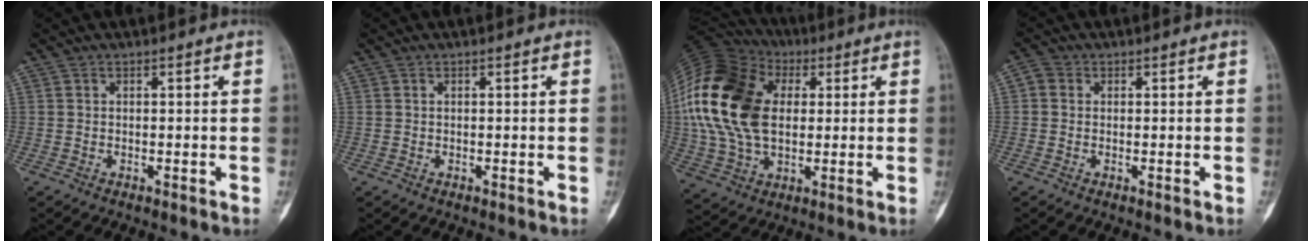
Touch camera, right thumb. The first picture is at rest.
{"total": 0.0}
{"total": 24.3, "force": [3.3, 16.1, 17.9], "torque": [-0.371, 0.009, 0.060]}
{"total": 2.1, "force": [0.3, 1.8, 0.9], "torque": [-0.011, 0.004, -0.002]}